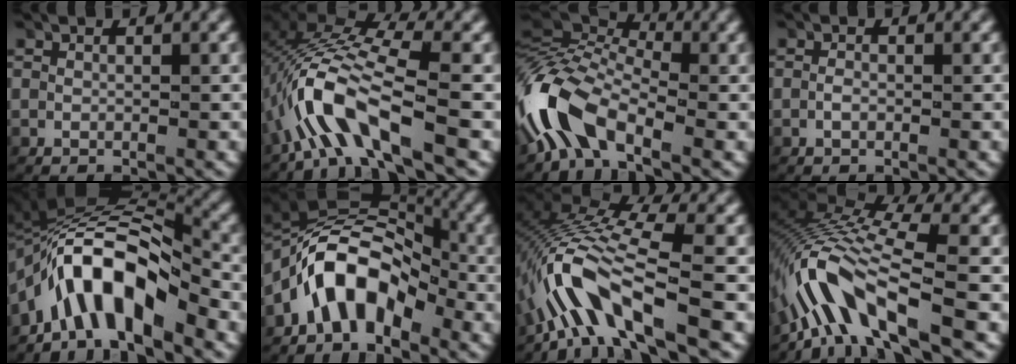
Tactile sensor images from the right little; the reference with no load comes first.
{"total": 6.9, "force": [-1.4, 3.5, 5.8], "torque": [-0.135, -0.009, -0.023]}
{"total": 6.9, "force": [-1.5, 5.1, 4.4], "torque": [-0.123, -0.019, -0.028]}
{"total": 0.7, "force": [-0.6, 0.4, 0.3], "torque": [-0.011, -0.004, -0.009]}
{"total": 12.0, "force": [-1.3, 7.2, 9.5], "torque": [-0.166, 0.004, -0.030]}
{"total": 9.8, "force": [0.3, 7.0, 6.9], "torque": [-0.139, 0.002, -0.007]}
{"total": 7.1, "force": [-2.0, 3.3, 5.9], "torque": [-0.130, -0.009, -0.032]}
{"total": 7.8, "force": [-2.0, 3.6, 6.6], "torque": [-0.142, -0.007, -0.035]}